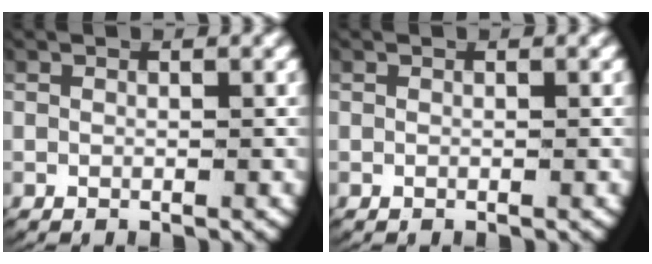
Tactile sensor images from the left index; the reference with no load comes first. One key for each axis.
{"total": 0.0}